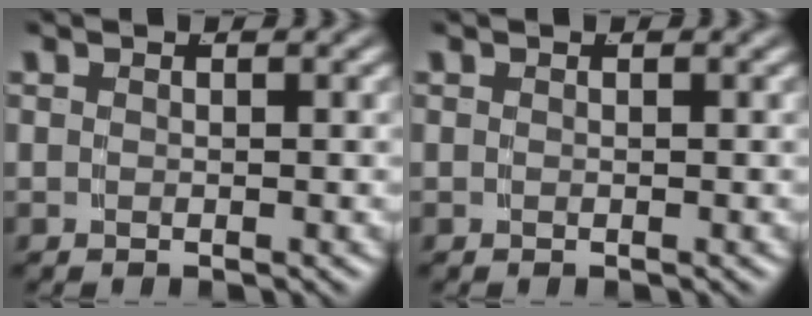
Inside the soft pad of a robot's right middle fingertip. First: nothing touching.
{"total": 0.0}